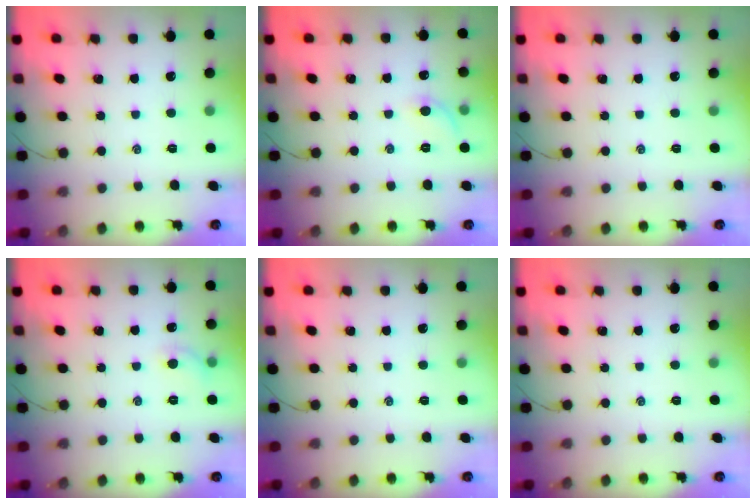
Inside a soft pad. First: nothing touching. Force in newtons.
{"total": 5.5, "press": 5.2, "slide": 1.8}
{"total": 0.0}
{"total": 5.3, "press": 5.1, "slide": 1.4}
{"total": 0.0}
{"total": 0.0}